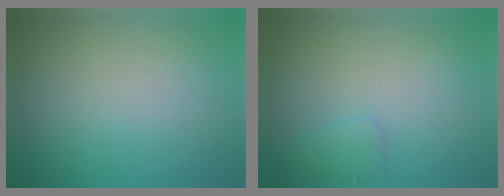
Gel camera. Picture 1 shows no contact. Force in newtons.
{"total": 1.1, "press": 1.1, "slide": 0.1}